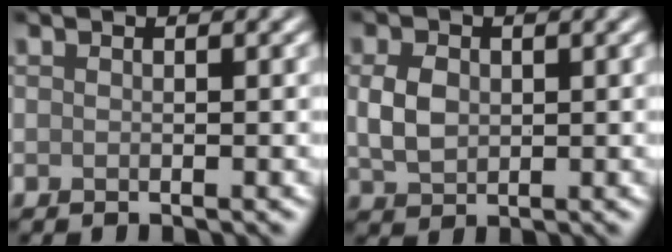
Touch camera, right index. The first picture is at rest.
{"total": 3.1, "force": [0.3, 2.2, 2.0], "torque": [-0.048, 0.001, 0.007]}